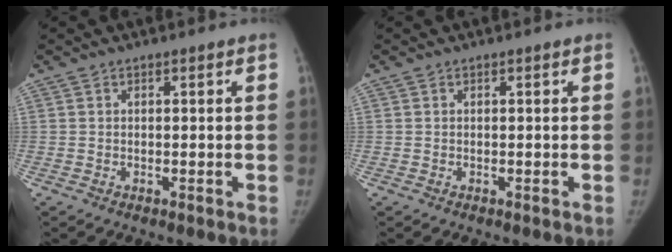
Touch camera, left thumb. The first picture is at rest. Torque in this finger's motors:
{"motor_torque": [0.06, -0.03, 0.22, -0.17, 0.01]}